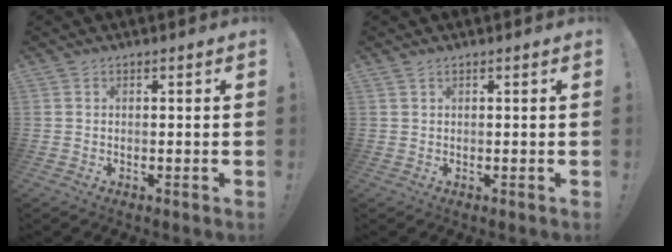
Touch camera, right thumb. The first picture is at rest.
{"total": 0.6, "force": [0.5, 0.1, 0.2], "torque": [-0.005, 0.000, 0.011]}